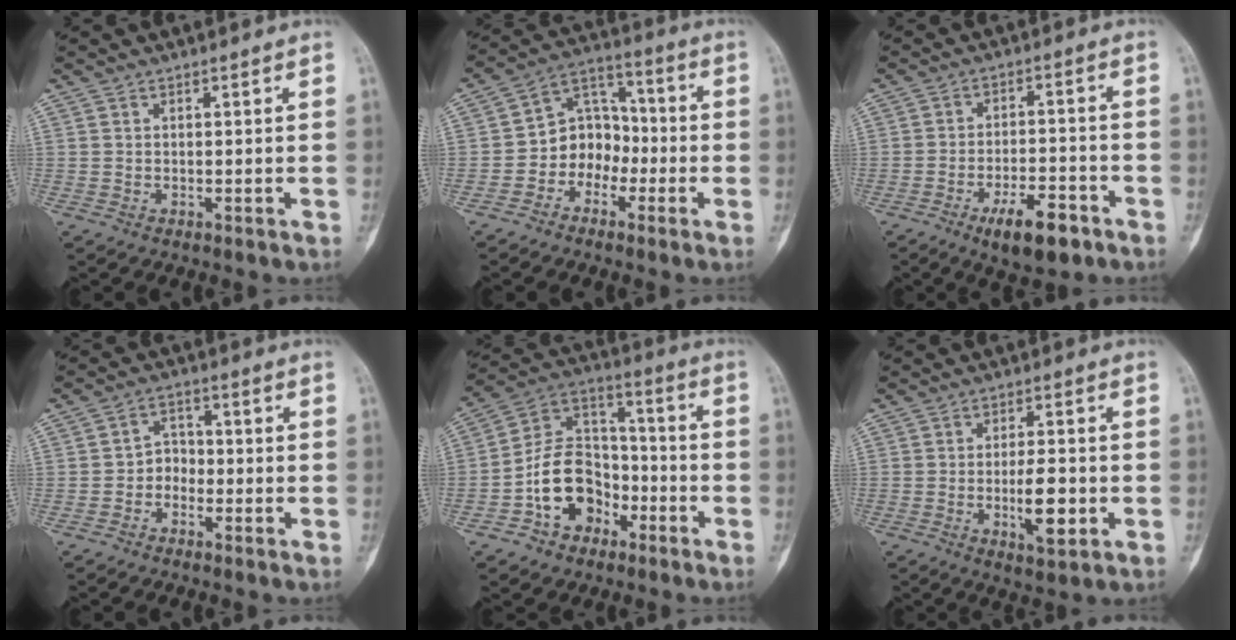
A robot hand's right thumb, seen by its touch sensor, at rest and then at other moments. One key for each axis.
{"total": 9.3, "fx": -2.9, "fy": 7.7, "fz": 4.4, "tx": -0.024, "ty": 0.047, "tz": -0.067}
{"total": 9.5, "fx": -5.5, "fy": 3.5, "fz": 7.0, "tx": -0.103, "ty": 0.025, "tz": -0.083}
{"total": 3.9, "fx": -1.6, "fy": 3.2, "fz": 1.5, "tx": 0.008, "ty": 0.020, "tz": -0.040}
{"total": 14.4, "fx": -6.1, "fy": 10.5, "fz": 7.8, "tx": -0.099, "ty": 0.070, "tz": -0.112}
{"total": 7.6, "fx": -1.8, "fy": 2.7, "fz": 6.9, "tx": -0.103, "ty": 0.002, "tz": -0.025}